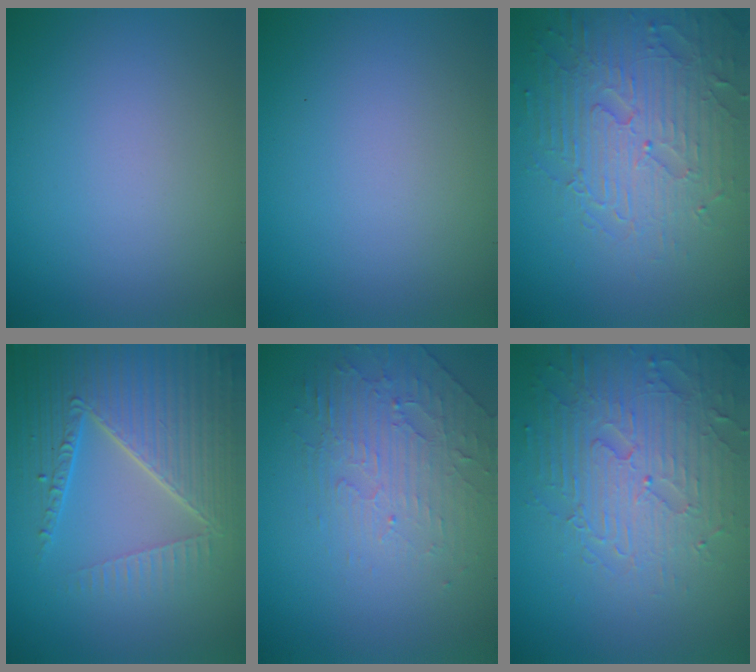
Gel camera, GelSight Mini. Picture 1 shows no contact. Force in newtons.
{"total": 0.0}
{"total": 6.2, "press": 5.2, "slide": 3.4}
{"total": 7.3, "press": 5.5, "slide": 4.8}
{"total": 2.5, "press": 1.8, "slide": 1.6}
{"total": 5.8, "press": 5.0, "slide": 2.9}